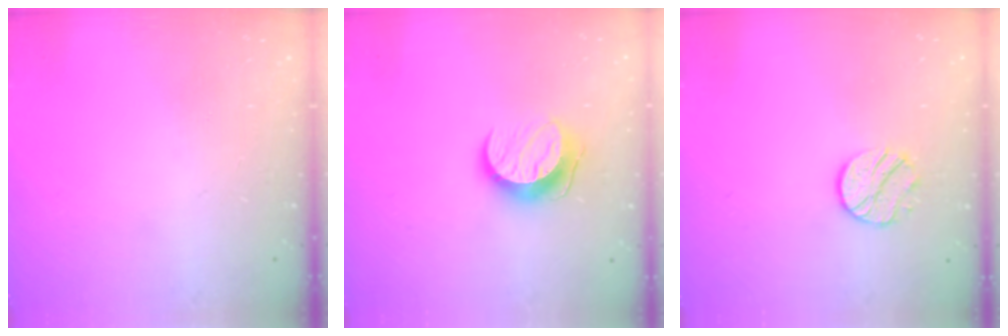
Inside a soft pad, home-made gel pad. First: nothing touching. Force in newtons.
{"total": 9.8, "press": 9.8, "slide": 0.1}
{"total": 8.6, "press": 8.5, "slide": 0.1}